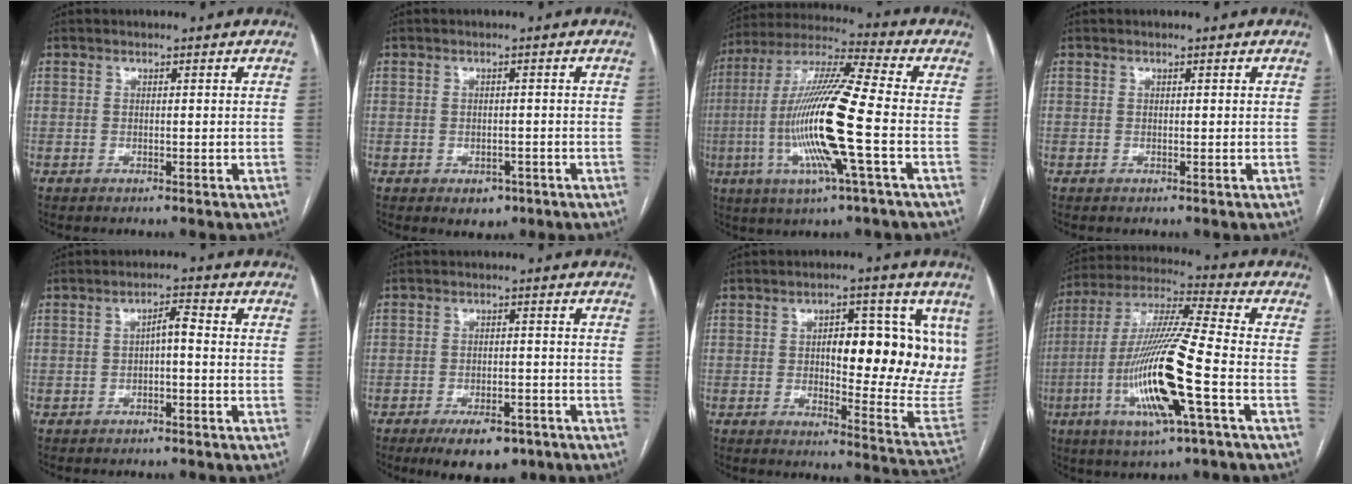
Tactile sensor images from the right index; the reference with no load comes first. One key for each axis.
{"total": 3.0, "fx": -1.5, "fy": 2.1, "fz": 1.4, "tx": -0.009, "ty": 0.002, "tz": -0.011}
{"total": 17.7, "fx": -3.7, "fy": 0.3, "fz": 17.3, "tx": -0.352, "ty": -0.009, "tz": -0.078}
{"total": 0.0}
{"total": 2.7, "fx": -0.5, "fy": 0.7, "fz": 2.6, "tx": -0.042, "ty": 0.012, "tz": -0.008}
{"total": 7.9, "fx": -5.4, "fy": 3.5, "fz": 4.5, "tx": -0.064, "ty": 0.000, "tz": -0.081}
{"total": 17.3, "fx": 4.4, "fy": 6.0, "fz": 15.6, "tx": -0.174, "ty": 0.004, "tz": 0.062}
{"total": 17.6, "fx": -5.4, "fy": 0.5, "fz": 16.7, "tx": -0.340, "ty": -0.013, "tz": -0.103}